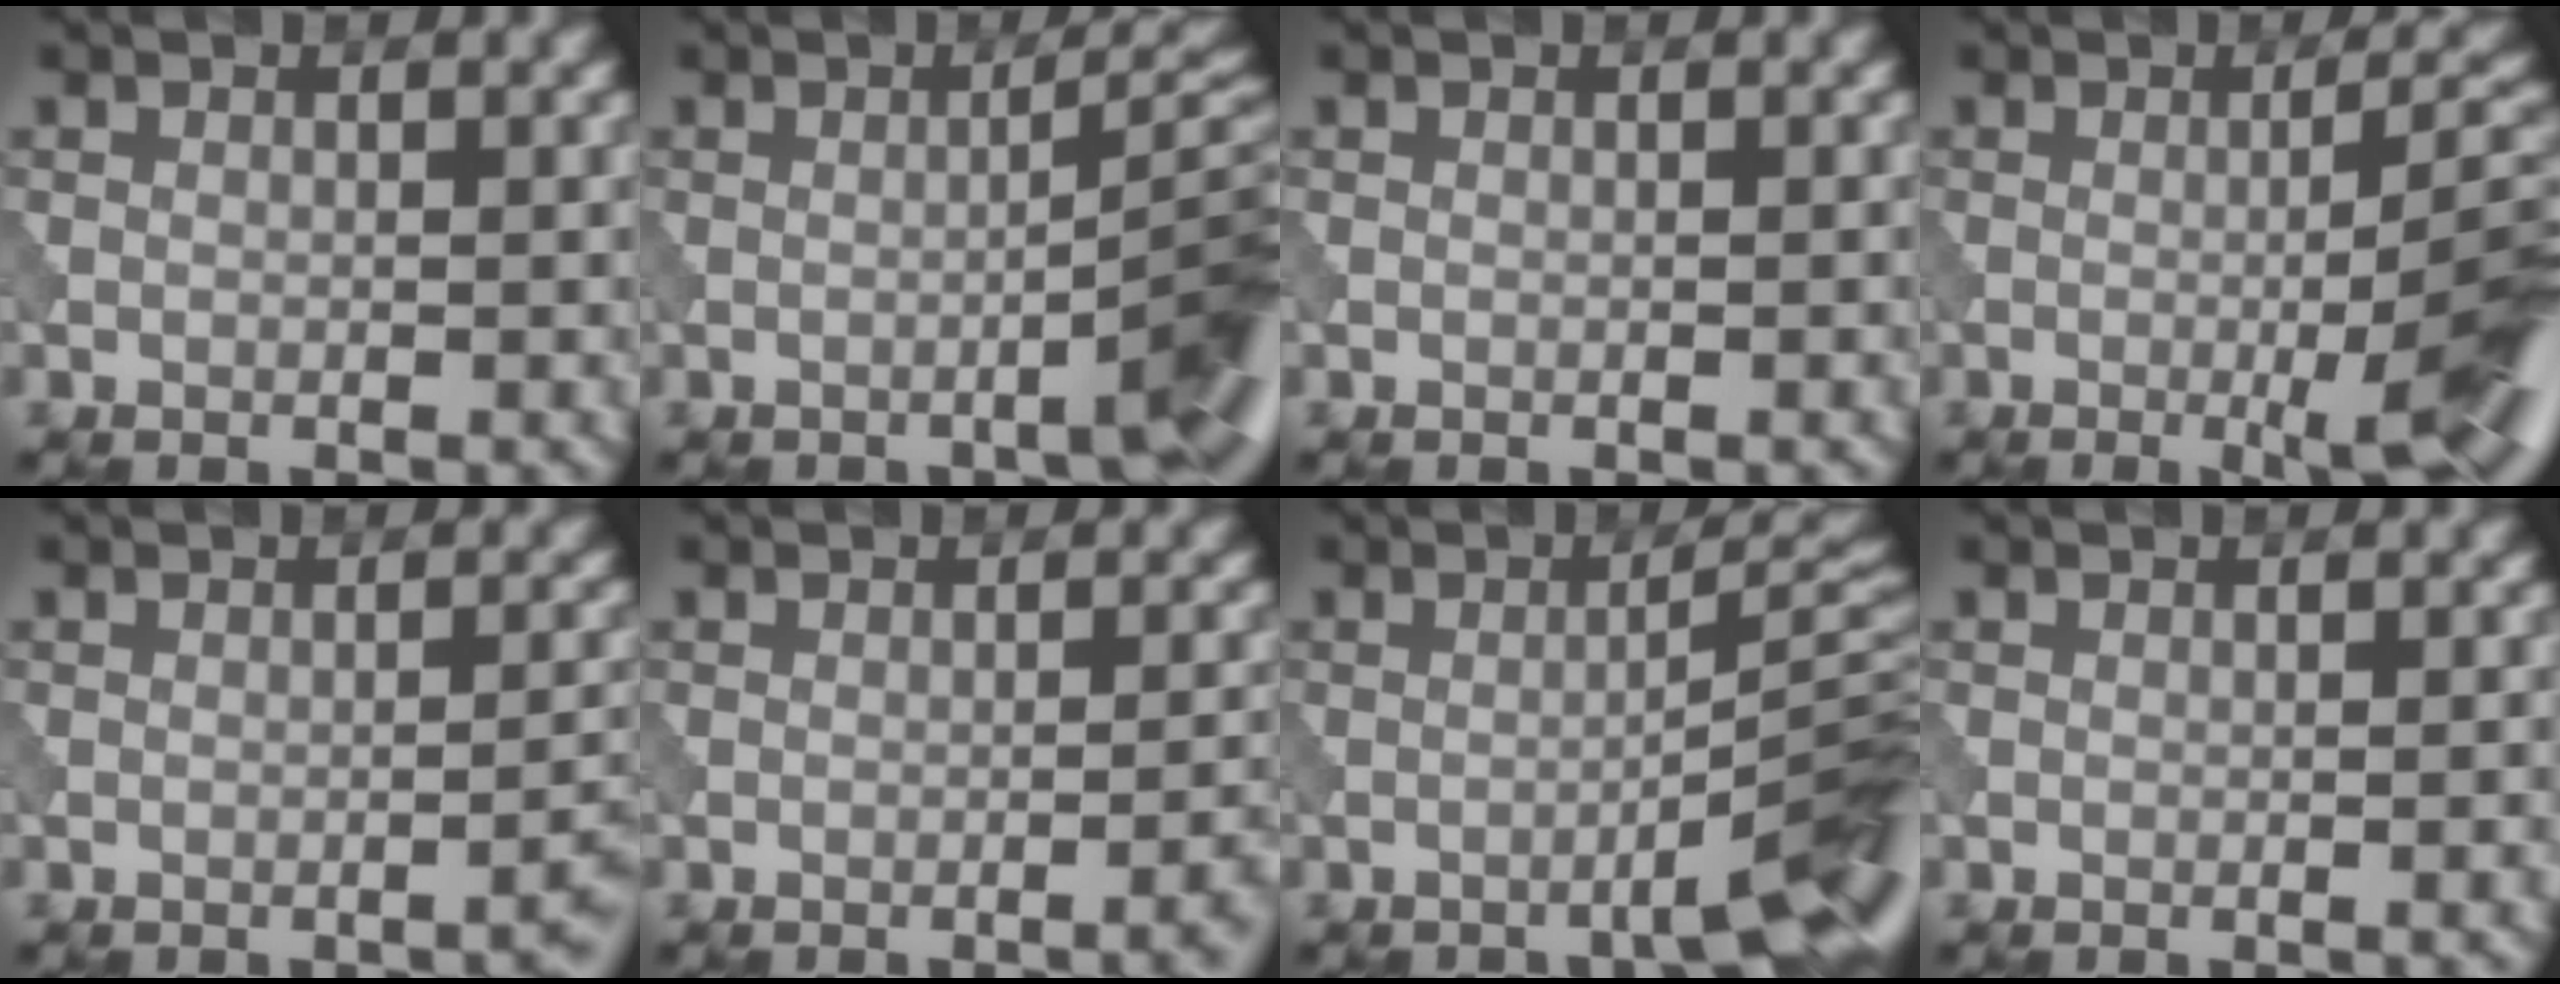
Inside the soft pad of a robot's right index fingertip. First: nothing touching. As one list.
[{"total": 7.3, "force": [-2.8, 1.5, 6.6], "torque": [-0.075, 0.015, -0.038]}, {"total": 0.0}, {"total": 9.4, "force": [-2.0, 1.9, 9.0], "torque": [-0.112, 0.005, -0.026]}, {"total": 2.1, "force": [-1.4, 0.4, 1.5], "torque": [-0.014, 0.011, -0.023]}, {"total": 2.3, "force": [-1.1, 0.6, 1.9], "torque": [-0.017, 0.009, -0.019]}, {"total": 7.6, "force": [-3.8, 1.2, 6.5], "torque": [-0.074, 0.020, -0.054]}, {"total": 0.8, "force": [-0.2, 0.1, 0.7], "torque": [-0.007, 0.004, -0.004]}]